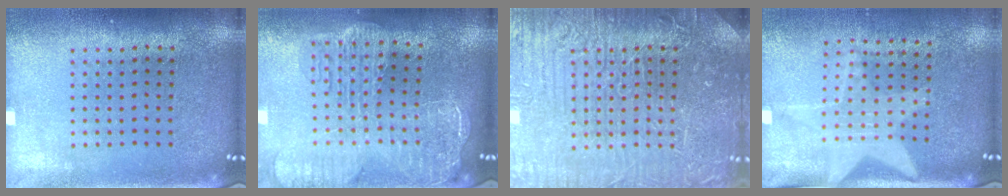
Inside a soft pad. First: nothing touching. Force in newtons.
{"total": 2.7, "press": 2.3, "slide": 1.4}
{"total": 7.8, "press": 7.7, "slide": 1.0}
{"total": 2.1, "press": 1.6, "slide": 1.3}